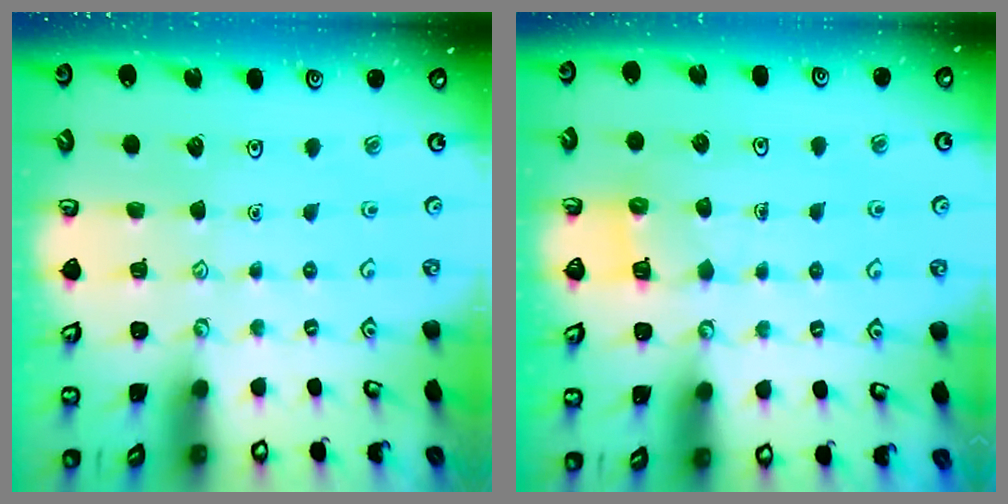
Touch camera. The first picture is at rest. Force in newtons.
{"total": 4.5, "press": 4.5, "slide": 0.5}